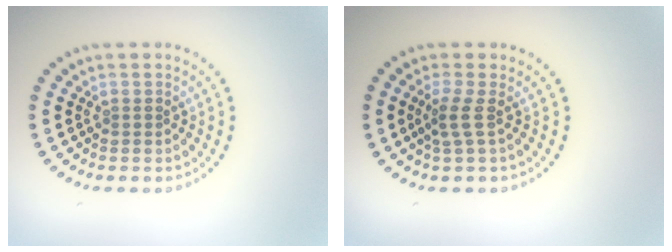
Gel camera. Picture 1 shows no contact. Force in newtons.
{"total": 1.9, "press": 1.2, "slide": 1.5}